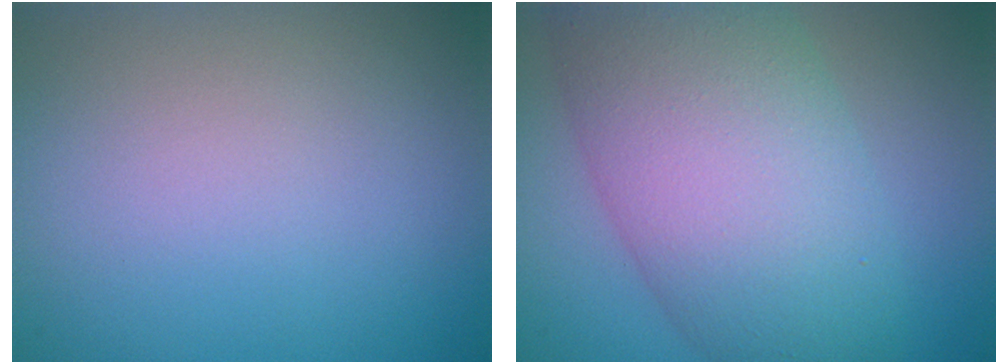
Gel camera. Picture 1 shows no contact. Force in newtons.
{"total": 10.8, "press": 10.8, "slide": 0.4}